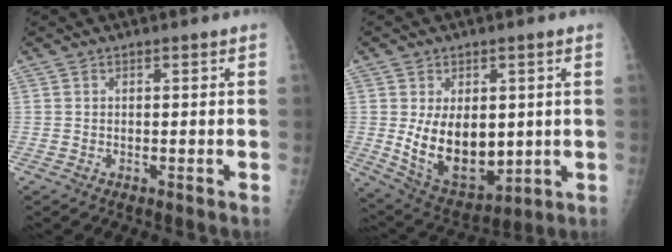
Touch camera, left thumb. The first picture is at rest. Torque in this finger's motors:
{"motor_torque": [0.19, 3.12, 1.33, 0.05, 0.19]}